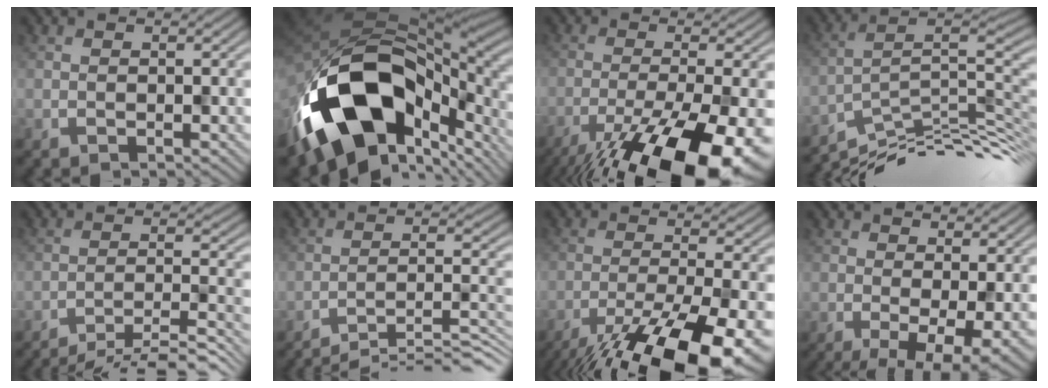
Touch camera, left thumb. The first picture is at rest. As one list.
[{"total": 19.7, "force": [-6.9, 12.2, 13.8], "torque": [-0.287, -0.035, -0.094]}, {"total": 16.4, "force": [-10.3, 4.4, 12.0], "torque": [-0.196, -0.047, -0.153]}, {"total": 10.5, "force": [-6.8, 2.2, 7.7], "torque": [-0.118, 0.008, -0.116]}, {"total": 11.1, "force": [-9.8, 1.3, 4.9], "torque": [-0.081, 0.006, -0.136]}, {"total": 9.5, "force": [-7.9, 1.0, 5.3], "torque": [-0.086, 0.018, -0.116]}, {"total": 16.3, "force": [-11.6, 4.1, 10.7], "torque": [-0.180, -0.042, -0.168]}, {"total": 7.7, "force": [-2.1, 2.1, 7.1], "torque": [-0.108, -0.010, -0.017]}]